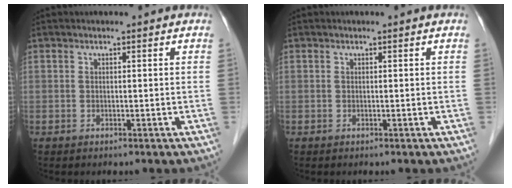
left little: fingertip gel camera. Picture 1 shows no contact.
{"total": 0.0}